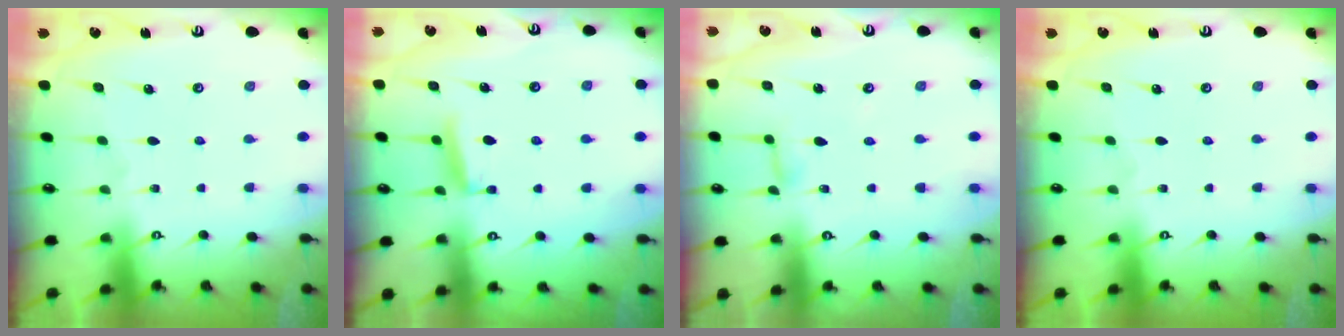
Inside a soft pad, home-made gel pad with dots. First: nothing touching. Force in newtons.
{"total": 7.4, "press": 7.4, "slide": 0.9}
{"total": 4.3, "press": 4.3, "slide": 0.4}
{"total": 0.0}